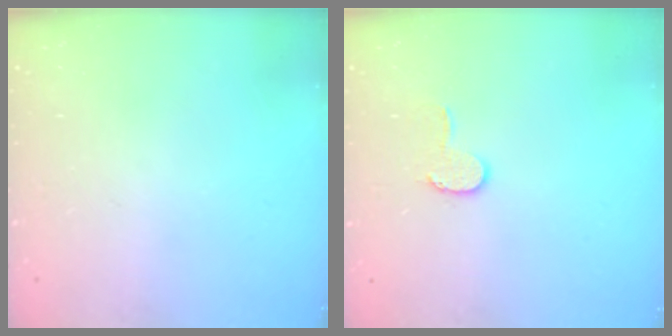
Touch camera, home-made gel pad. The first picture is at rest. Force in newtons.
{"total": 6.9, "press": 6.8, "slide": 0.7}